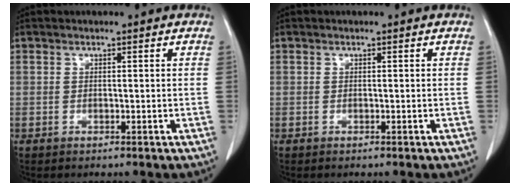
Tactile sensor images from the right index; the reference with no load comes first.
{"total": 0.0}